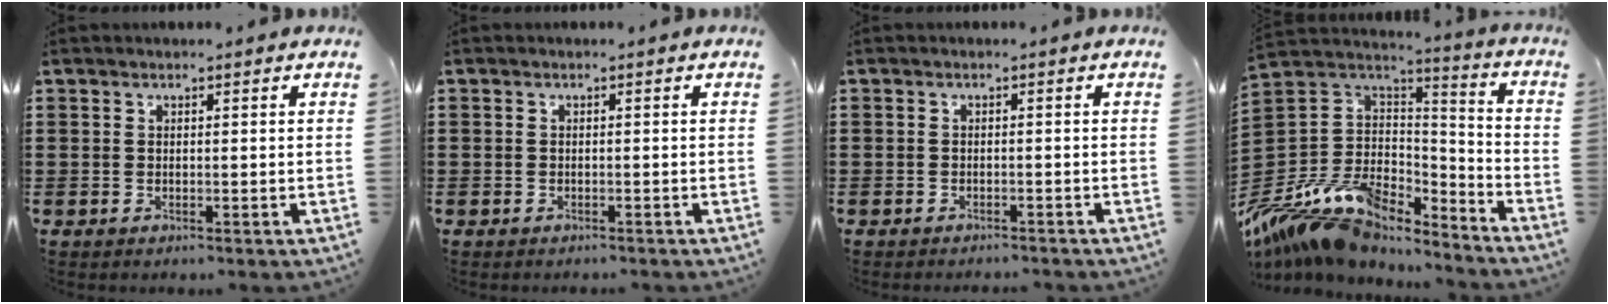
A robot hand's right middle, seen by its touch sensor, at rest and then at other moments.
{"total": 0.8, "force": [-0.7, 0.4, 0.0], "torque": [-0.002, 0.000, -0.015]}
{"total": 1.2, "force": [-1.2, 0.2, -0.2], "torque": [-0.001, 0.003, -0.027]}
{"total": 13.8, "force": [-10.6, 6.8, 5.7], "torque": [-0.138, 0.023, -0.198]}